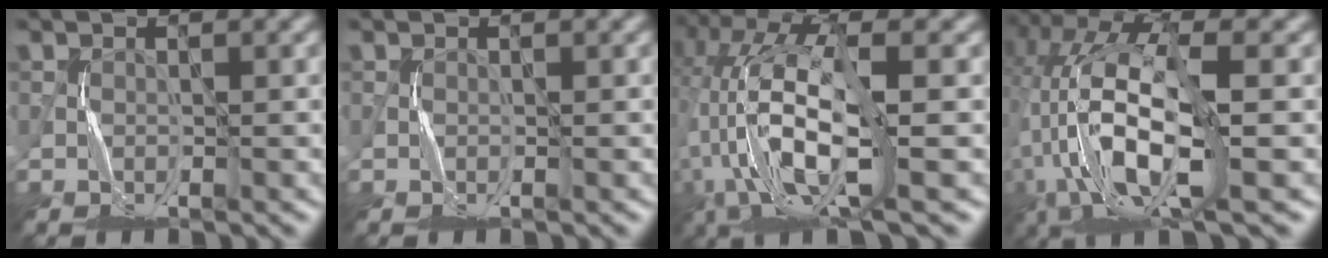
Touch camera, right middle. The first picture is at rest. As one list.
[{"total": 0.0}, {"total": 11.8, "force": [-1.8, 4.2, 10.9], "torque": [-0.227, 0.006, -0.040]}, {"total": 12.9, "force": [-2.5, 5.2, 11.6], "torque": [-0.251, 0.005, -0.052]}]